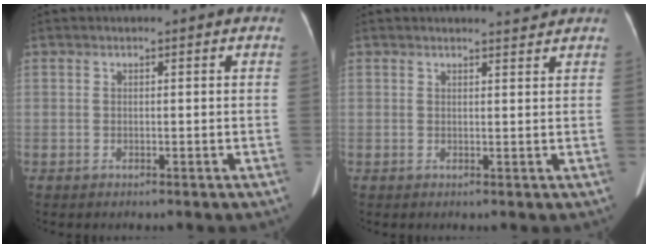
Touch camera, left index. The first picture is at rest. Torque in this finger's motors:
{"motor_torque": [0.05, -0.12, -0.05, 0.01]}